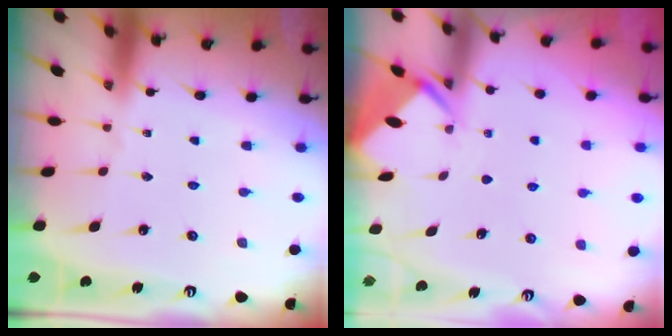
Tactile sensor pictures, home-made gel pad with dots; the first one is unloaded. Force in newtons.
{"total": 2.8, "press": 2.8, "slide": 0.2}